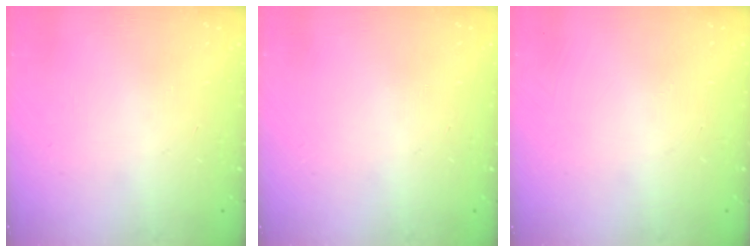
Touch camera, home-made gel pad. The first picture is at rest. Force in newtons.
{"total": 0.0}
{"total": 0.0}